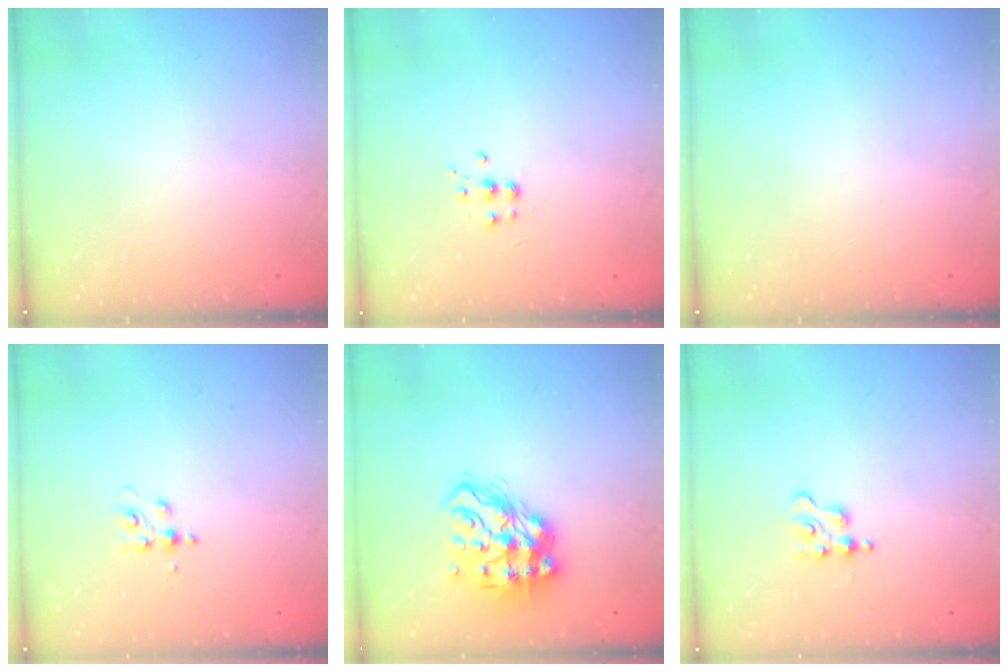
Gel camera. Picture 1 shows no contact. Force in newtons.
{"total": 4.9, "press": 4.9, "slide": 0.5}
{"total": 0.0}
{"total": 4.2, "press": 4.1, "slide": 0.5}
{"total": 14.7, "press": 14.6, "slide": 1.6}
{"total": 2.5, "press": 2.5, "slide": 0.3}